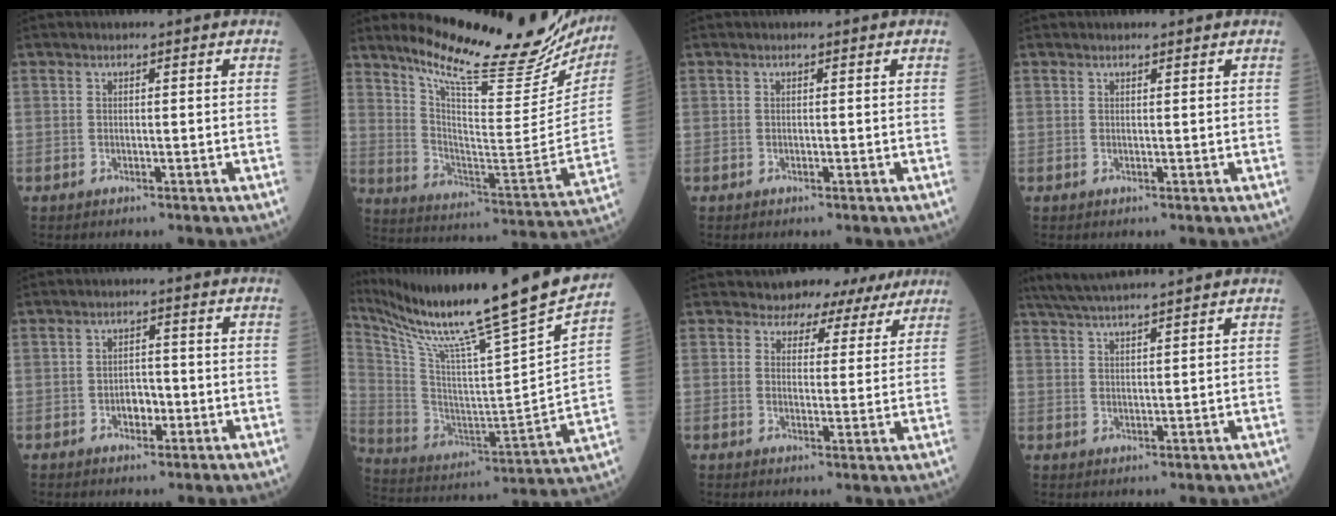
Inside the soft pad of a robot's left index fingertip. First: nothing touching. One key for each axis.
{"total": 26.6, "fx": 23.0, "fy": 4.5, "fz": 12.7, "tx": -0.200, "ty": -0.076, "tz": 0.313}
{"total": 0.0}
{"total": 0.6, "fx": 0.6, "fy": 0.0, "fz": 0.0, "tx": -0.007, "ty": 0.000, "tz": 0.009}
{"total": 2.7, "fx": -1.1, "fy": 1.6, "fz": 1.8, "tx": -0.025, "ty": 0.005, "tz": -0.017}
{"total": 29.1, "fx": 24.1, "fy": -1.6, "fz": 16.2, "tx": -0.300, "ty": -0.077, "tz": 0.373}
{"total": 7.6, "fx": 6.7, "fy": 3.6, "fz": -0.2, "tx": 0.018, "ty": -0.002, "tz": 0.061}
{"total": 9.7, "fx": 8.6, "fy": -0.5, "fz": 4.4, "tx": -0.076, "ty": 0.033, "tz": 0.132}